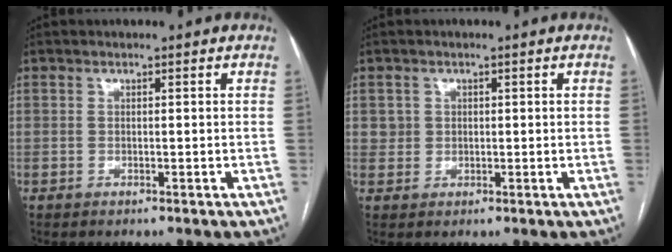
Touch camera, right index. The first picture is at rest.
{"total": 1.9, "force": [0.6, 1.8, 0.1], "torque": [0.009, 0.005, 0.007]}